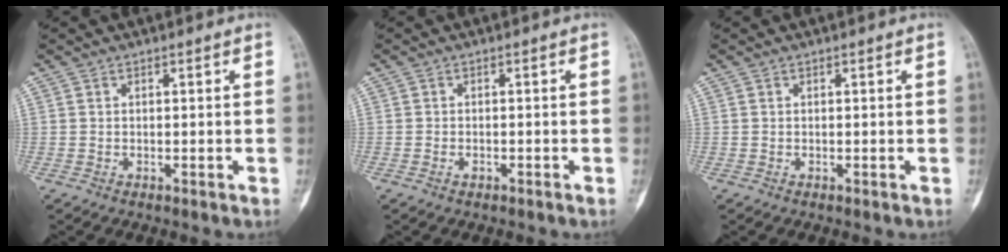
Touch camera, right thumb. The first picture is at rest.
{"total": 0.7, "force": [-0.4, 0.5, 0.4], "torque": [-0.009, 0.006, -0.006]}
{"total": 0.0}